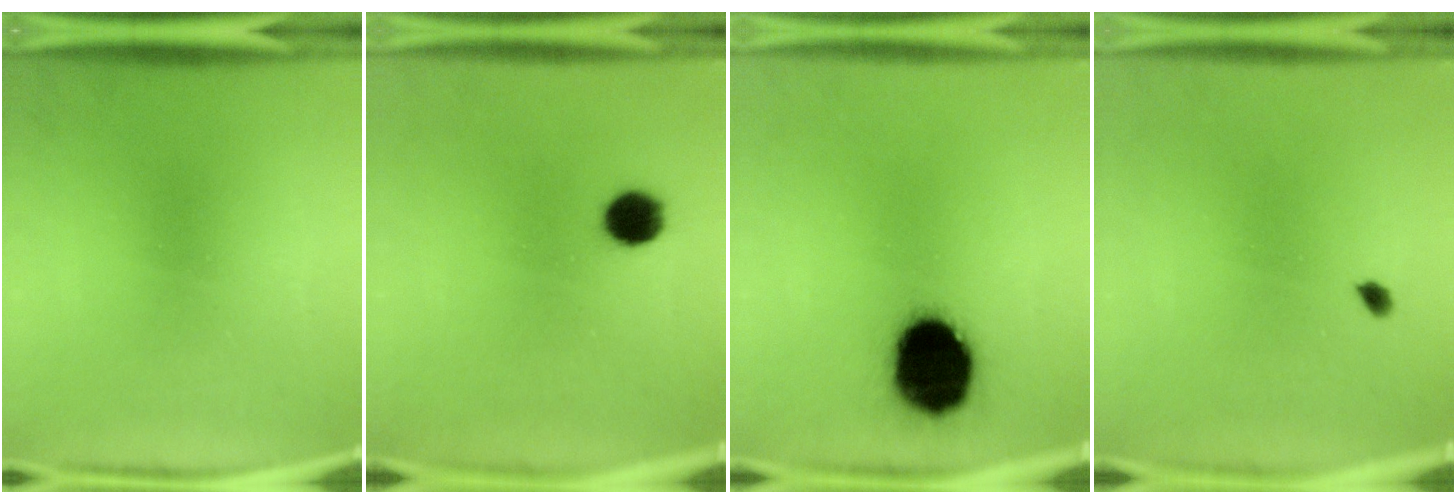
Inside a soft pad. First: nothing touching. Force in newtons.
{"total": 6.5}
{"total": 15.9}
{"total": 1.1}